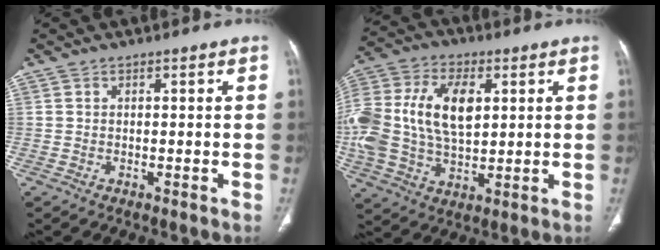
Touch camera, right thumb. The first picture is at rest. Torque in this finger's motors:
{"motor_torque": [2.57, 2.44, 2.04, -0.09, 0.27]}